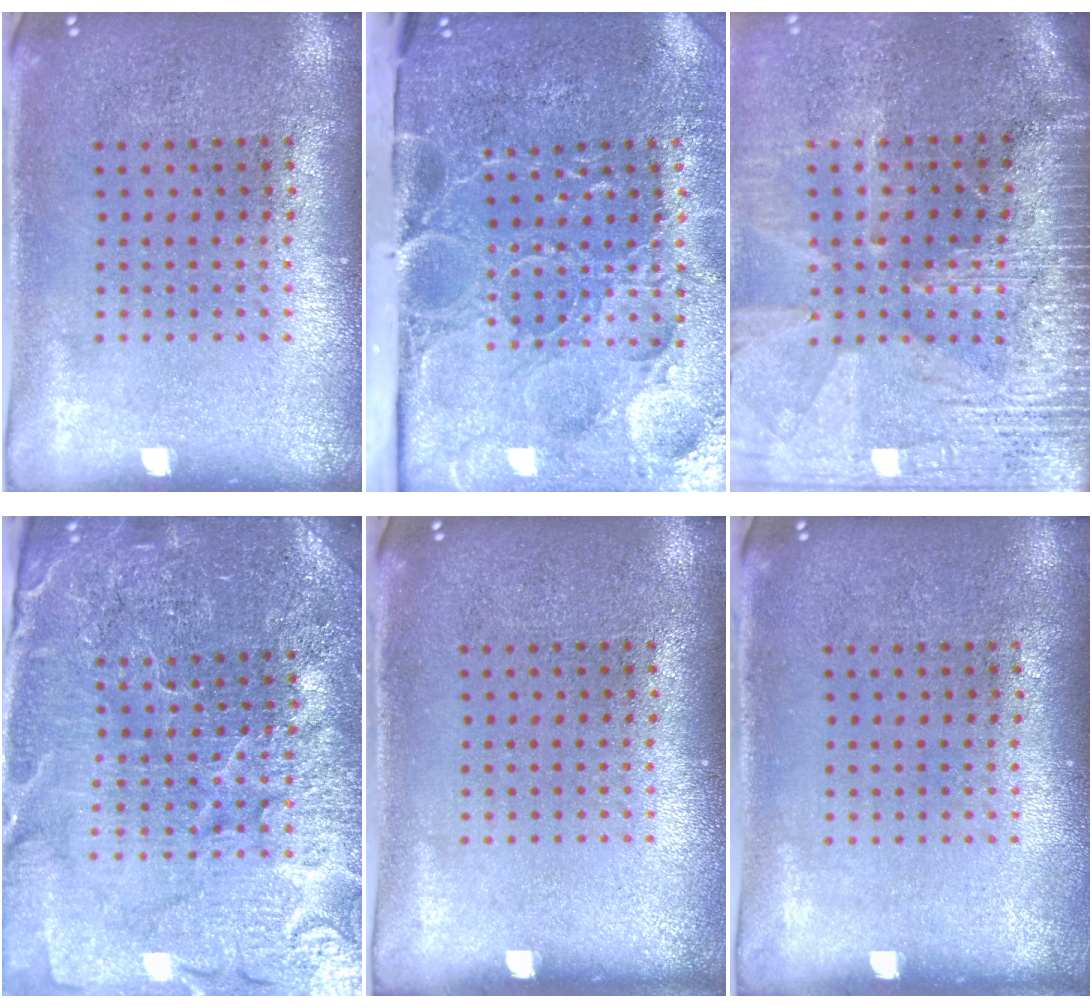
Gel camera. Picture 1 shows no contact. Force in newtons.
{"total": 5.2, "press": 4.2, "slide": 3.0}
{"total": 3.6, "press": 3.3, "slide": 1.6}
{"total": 5.0, "press": 4.7, "slide": 1.8}
{"total": 0.0}
{"total": 0.0}